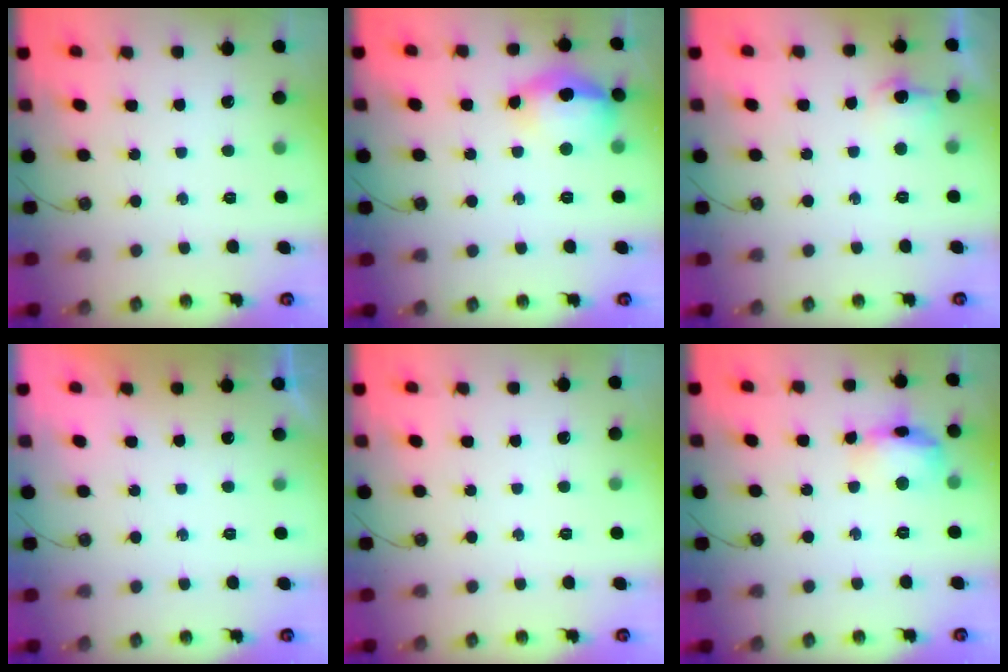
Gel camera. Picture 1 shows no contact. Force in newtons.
{"total": 14.5, "press": 14.3, "slide": 2.0}
{"total": 7.5, "press": 7.4, "slide": 0.7}
{"total": 0.0}
{"total": 0.0}
{"total": 13.2, "press": 13.1, "slide": 1.1}